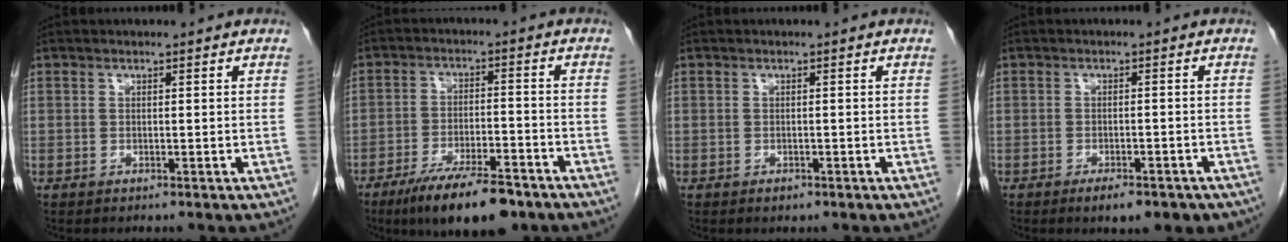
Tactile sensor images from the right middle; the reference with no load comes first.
{"total": 12.2, "force": [-8.7, 3.0, 7.9], "torque": [-0.128, -0.017, -0.145]}
{"total": 0.8, "force": [-0.5, 0.5, 0.4], "torque": [-0.007, 0.000, -0.005]}
{"total": 6.7, "force": [-5.0, 2.4, 3.8], "torque": [-0.037, 0.000, -0.061]}